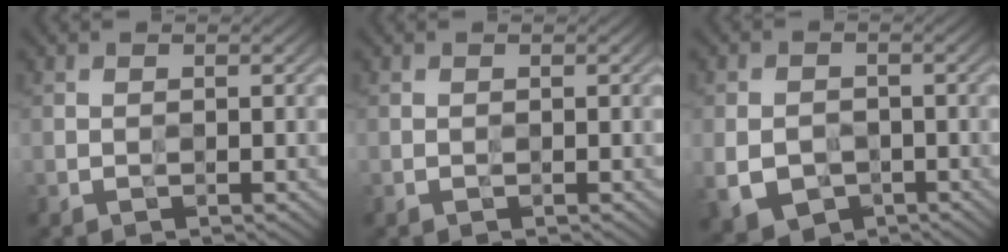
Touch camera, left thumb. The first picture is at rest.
{"total": 0.0}
{"total": 5.5, "force": [-1.9, 4.2, 3.0], "torque": [-0.070, -0.019, -0.036]}